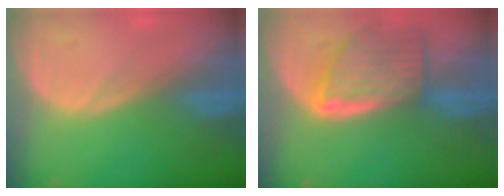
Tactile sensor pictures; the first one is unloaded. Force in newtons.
{"total": 8.1, "press": 7.4, "slide": 3.3}